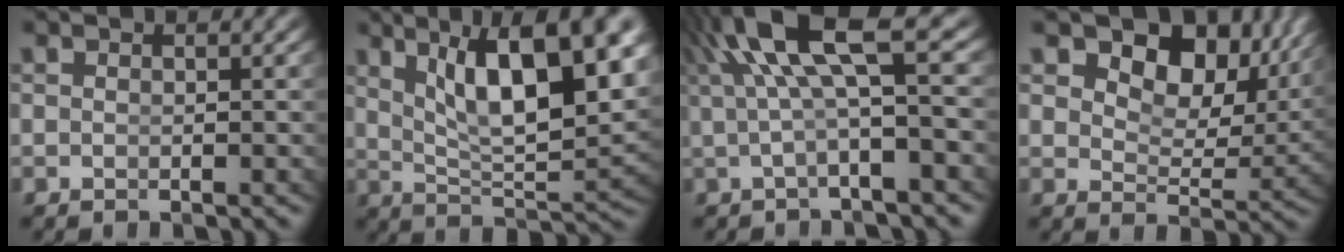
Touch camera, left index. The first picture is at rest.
{"total": 11.2, "force": [4.2, 3.9, 9.6], "torque": [-0.139, 0.004, 0.069]}
{"total": 6.2, "force": [2.4, 1.3, 5.6], "torque": [-0.096, 0.013, 0.036]}
{"total": 9.7, "force": [5.0, 5.1, 6.6], "torque": [-0.096, 0.000, 0.076]}